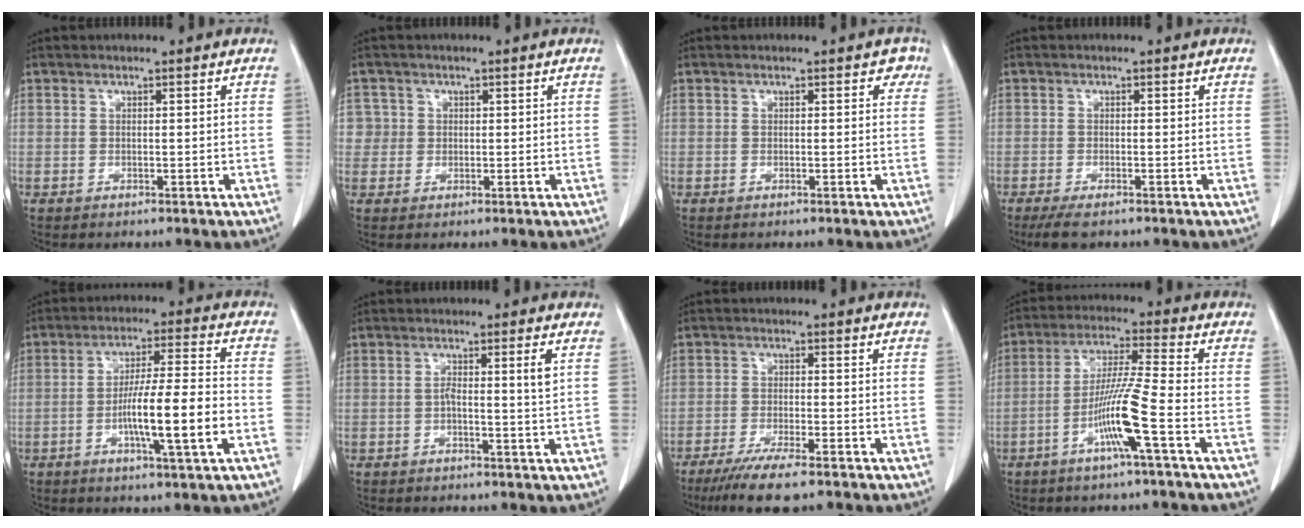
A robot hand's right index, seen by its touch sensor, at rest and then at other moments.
{"total": 2.7, "force": [0.4, 2.6, -0.2], "torque": [0.025, 0.006, 0.003]}
{"total": 1.3, "force": [0.6, 0.9, 0.8], "torque": [0.005, 0.005, -0.001]}
{"total": 3.7, "force": [-2.7, 0.7, 2.4], "torque": [-0.047, -0.011, -0.040]}
{"total": 11.5, "force": [-3.2, 0.2, 11.0], "torque": [-0.189, 0.001, -0.057]}
{"total": 3.1, "force": [0.2, -0.4, 3.1], "torque": [-0.053, 0.001, 0.003]}
{"total": 7.7, "force": [-5.8, 0.3, 5.1], "torque": [-0.087, -0.019, -0.094]}
{"total": 9.4, "force": [-3.9, -1.2, 8.5], "torque": [-0.168, -0.002, -0.078]}